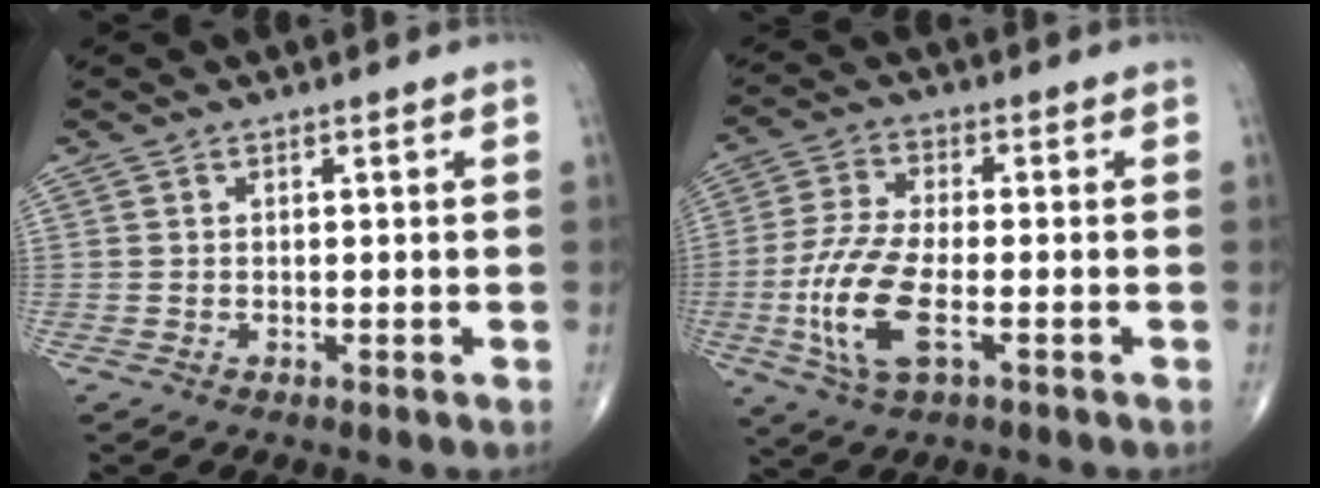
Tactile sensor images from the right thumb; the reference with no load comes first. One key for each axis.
{"total": 12.2, "fx": -3.3, "fy": 4.8, "fz": 10.7, "tx": -0.241, "ty": 0.006, "tz": -0.062}